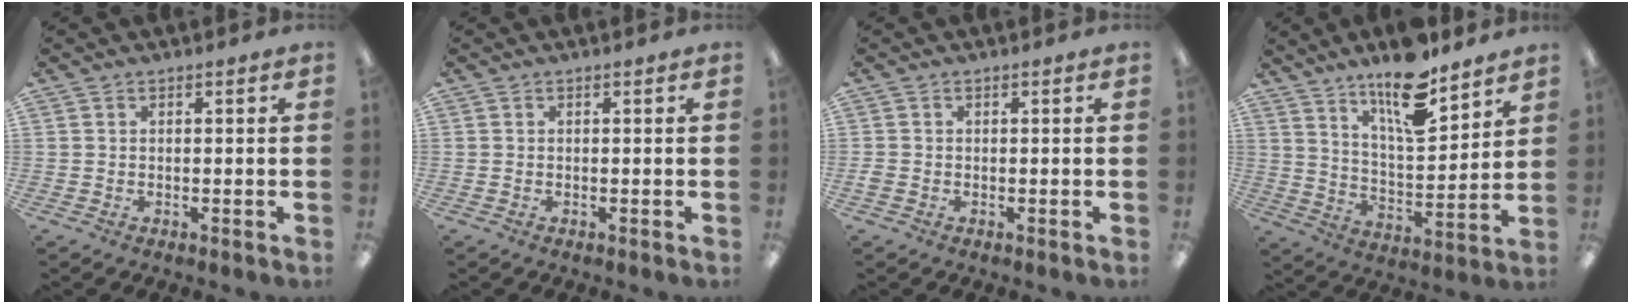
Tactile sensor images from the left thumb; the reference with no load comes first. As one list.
[{"total": 0.0}, {"total": 1.1, "force": [-0.4, 0.9, 0.6], "torque": [-0.008, 0.003, -0.007]}, {"total": 14.8, "force": [11.3, 4.3, 8.5], "torque": [-0.138, -0.072, 0.190]}]